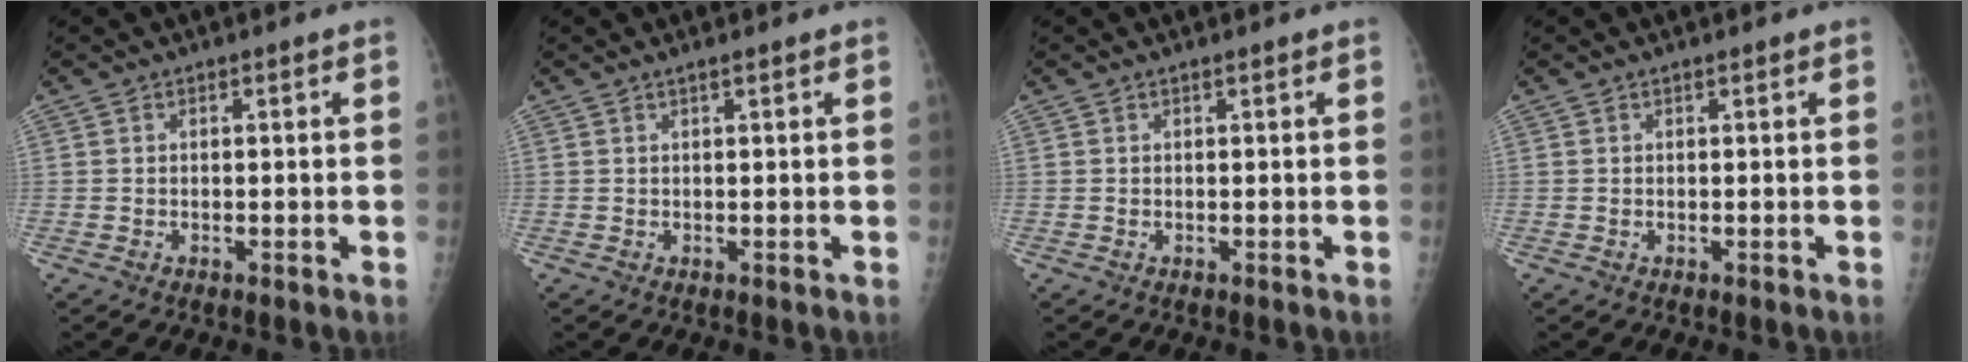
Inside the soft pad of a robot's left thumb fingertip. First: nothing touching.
{"total": 0.6, "force": [0.3, 0.0, 0.5], "torque": [-0.003, 0.000, 0.008]}
{"total": 0.0}
{"total": 0.0}